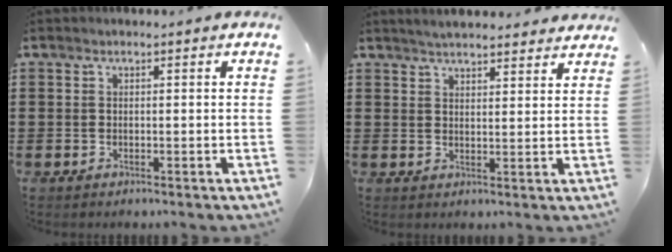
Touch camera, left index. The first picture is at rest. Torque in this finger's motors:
{"motor_torque": [1.39, -0.74, -0.34, -0.19]}